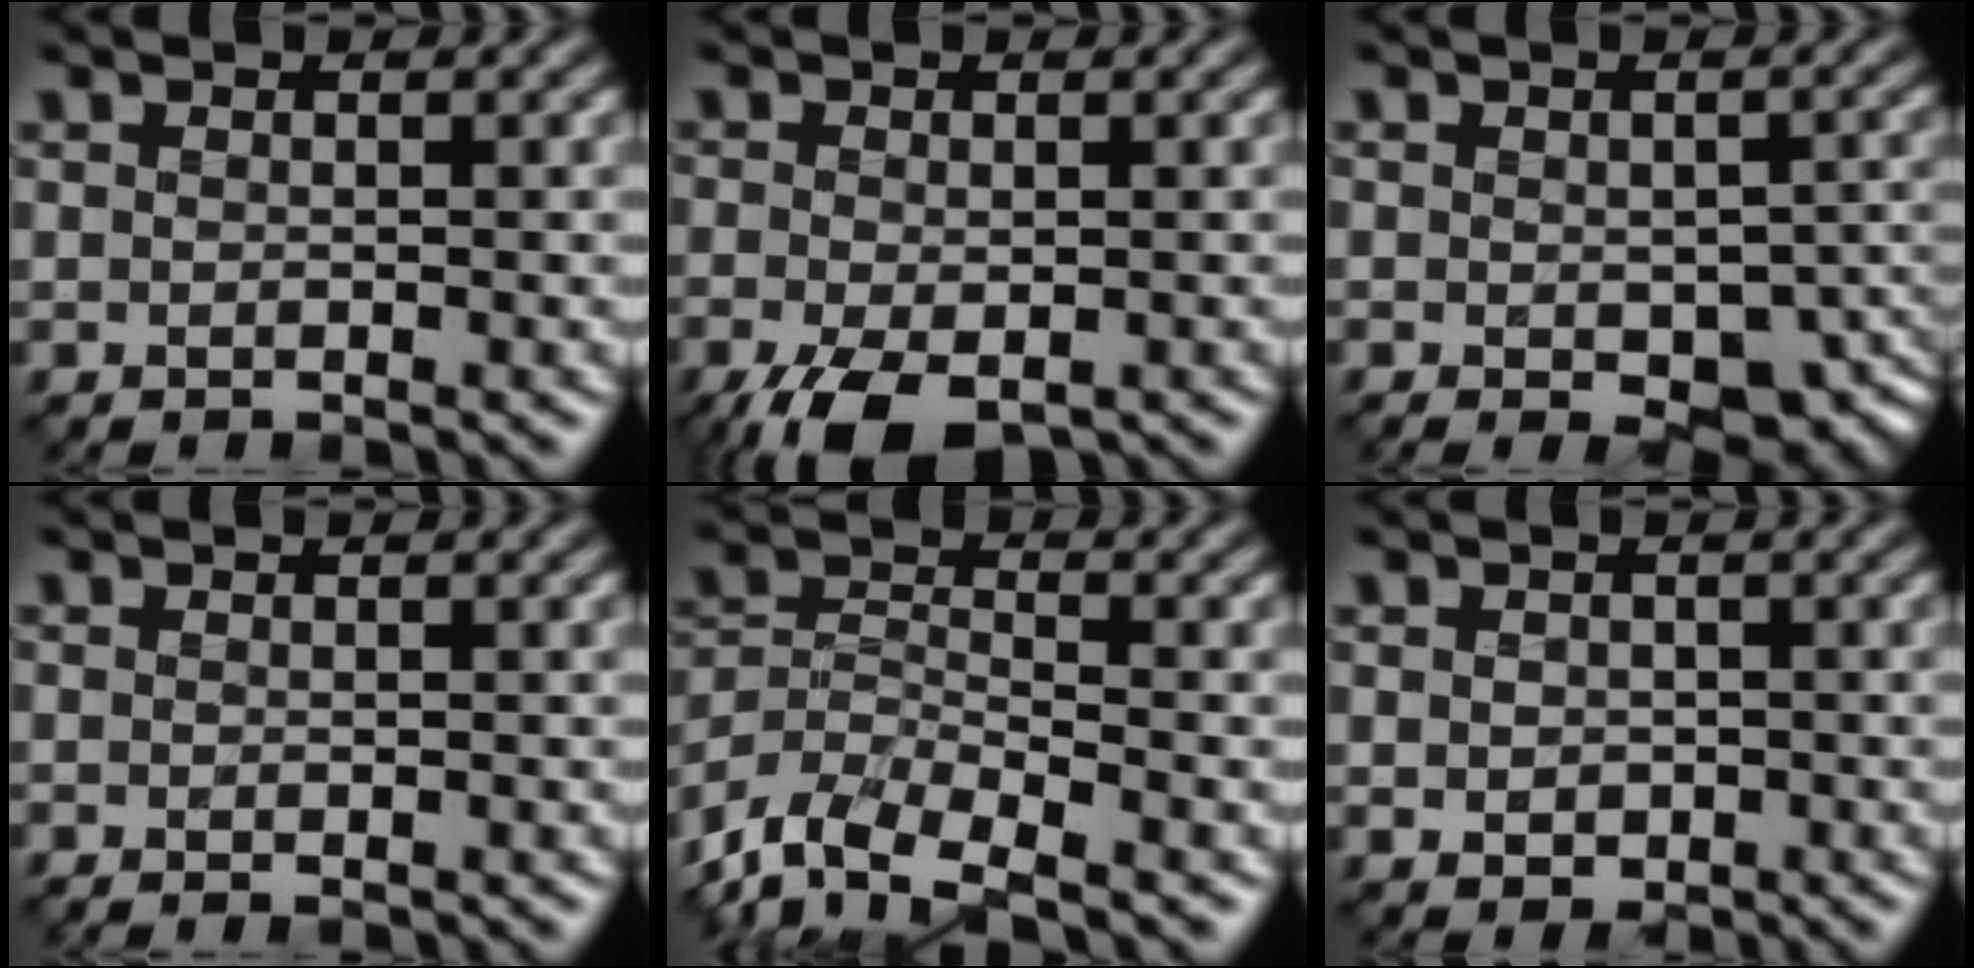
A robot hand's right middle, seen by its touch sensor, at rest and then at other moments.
{"total": 5.8, "force": [-3.0, 2.8, 4.2], "torque": [-0.091, -0.017, -0.049]}
{"total": 7.5, "force": [-2.9, 3.8, 5.8], "torque": [-0.087, -0.029, -0.032]}
{"total": 1.1, "force": [-0.5, 0.3, 0.9], "torque": [-0.015, -0.008, -0.005]}
{"total": 7.4, "force": [-5.8, 2.6, 3.7], "torque": [-0.075, -0.006, -0.118]}
{"total": 1.8, "force": [-0.2, 1.5, 1.0], "torque": [-0.012, -0.006, -0.003]}